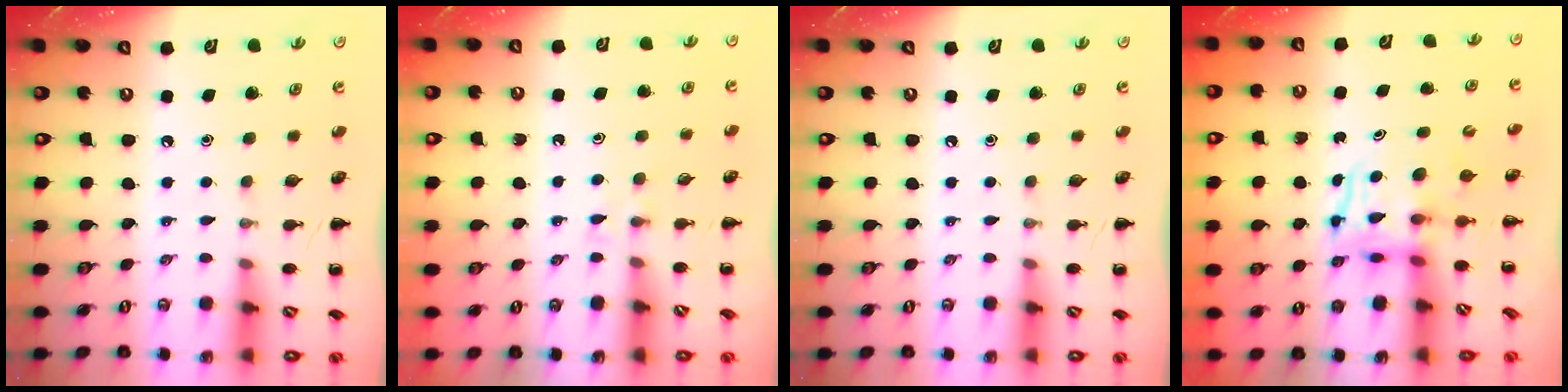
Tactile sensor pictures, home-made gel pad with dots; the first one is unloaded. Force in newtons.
{"total": 2.8, "press": 2.5, "slide": 1.1}
{"total": 0.0}
{"total": 3.9, "press": 3.9, "slide": 0.4}